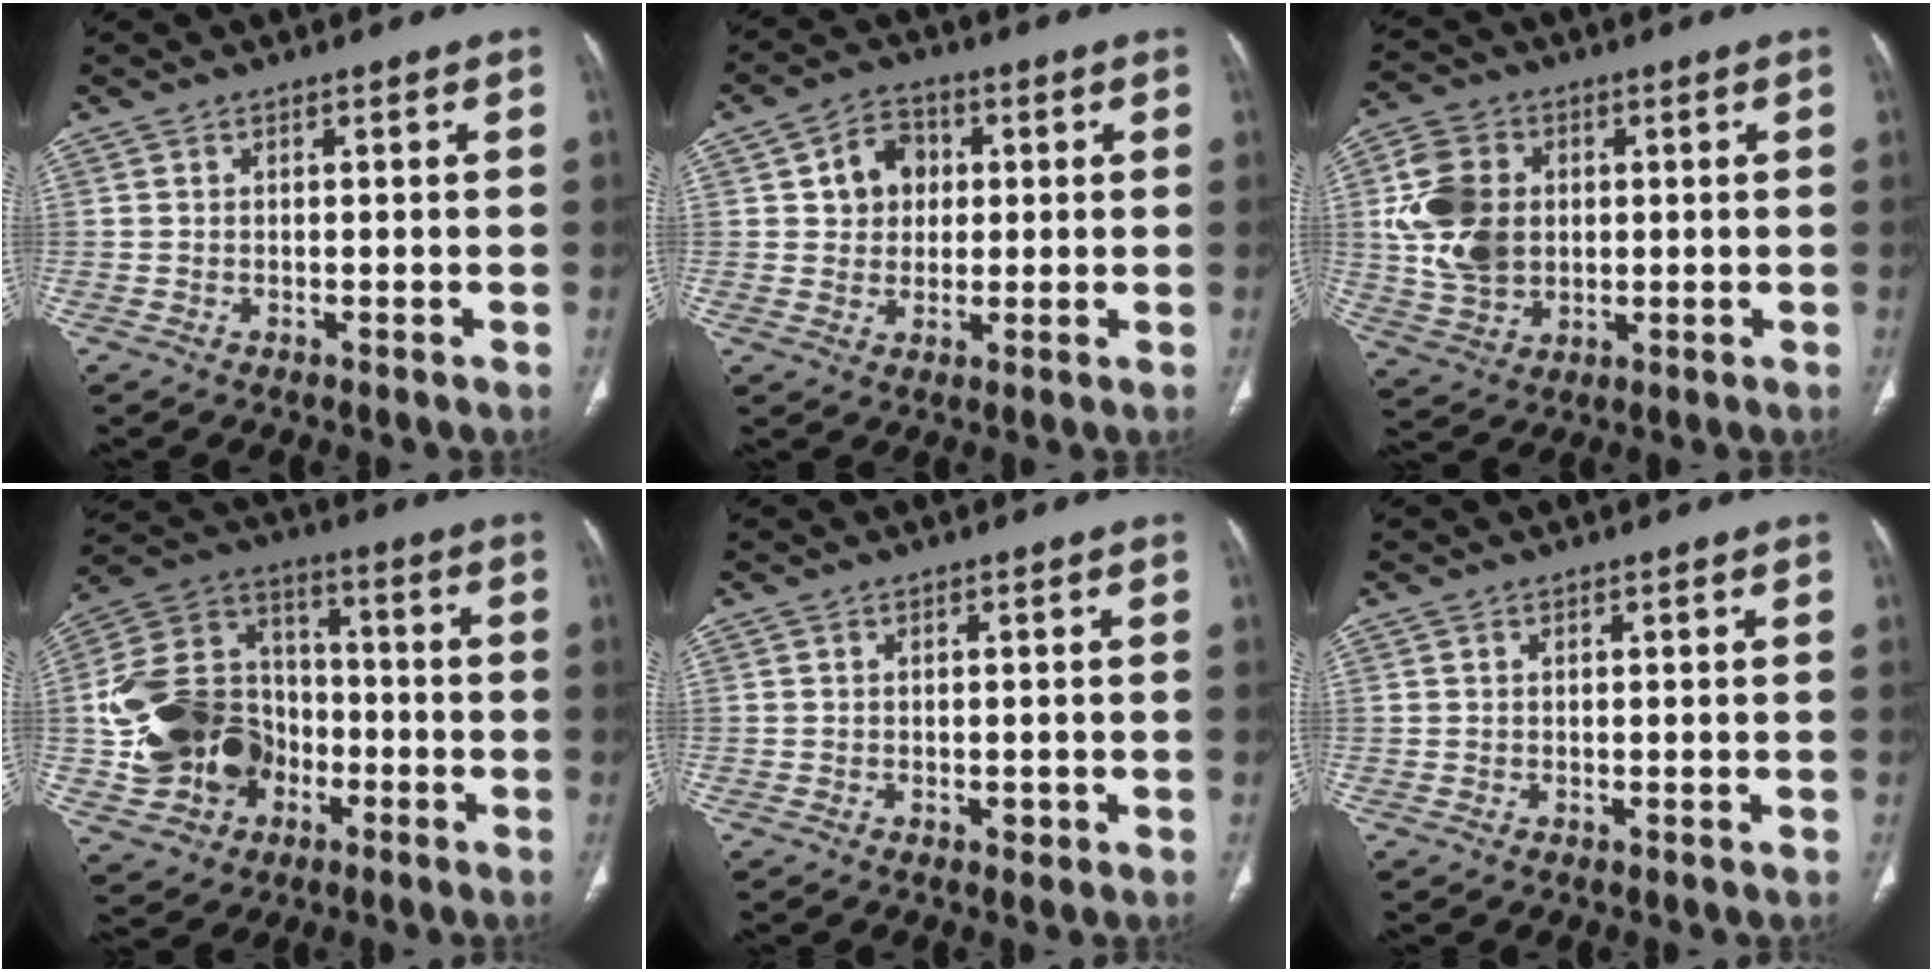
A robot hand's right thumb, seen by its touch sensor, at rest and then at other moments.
{"total": 7.5, "force": [1.6, 6.4, 3.7], "torque": [-0.026, 0.003, 0.023]}
{"total": 12.9, "force": [1.5, 10.0, 8.1], "torque": [-0.142, 0.000, 0.035]}
{"total": 20.0, "force": [-4.6, 16.3, 10.7], "torque": [-0.179, 0.044, -0.073]}
{"total": 1.0, "force": [-0.4, 0.6, 0.6], "torque": [-0.006, 0.000, -0.005]}
{"total": 0.0}